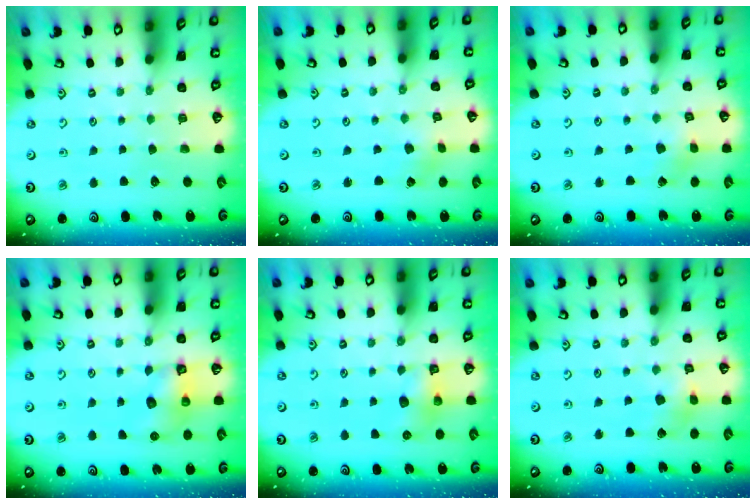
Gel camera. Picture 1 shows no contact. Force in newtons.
{"total": 0.5, "press": 0.5, "slide": 0.1}
{"total": 2.2, "press": 2.2, "slide": 0.3}
{"total": 6.0, "press": 6.0, "slide": 0.1}
{"total": 7.8, "press": 7.8, "slide": 0.5}
{"total": 5.6, "press": 5.6, "slide": 0.5}